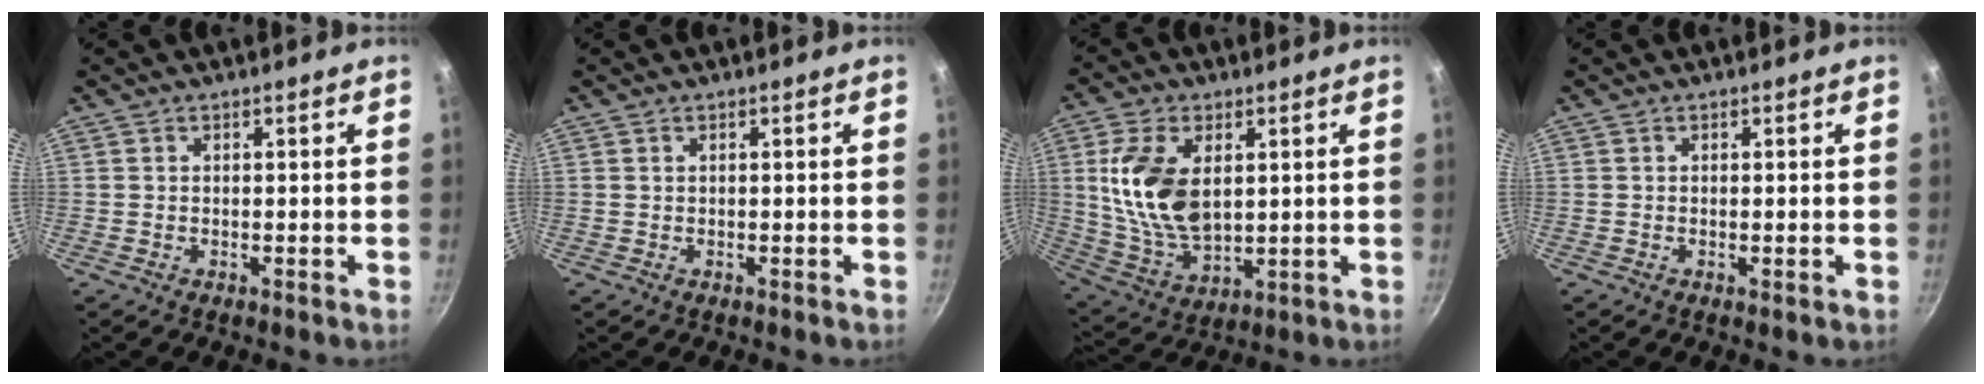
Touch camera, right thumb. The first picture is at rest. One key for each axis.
{"total": 0.0}
{"total": 14.9, "fx": 3.0, "fy": 8.8, "fz": 11.6, "tx": -0.212, "ty": -0.020, "tz": 0.067}
{"total": 0.6, "fx": -0.1, "fy": 0.1, "fz": 0.5, "tx": -0.010, "ty": -0.002, "tz": -0.002}